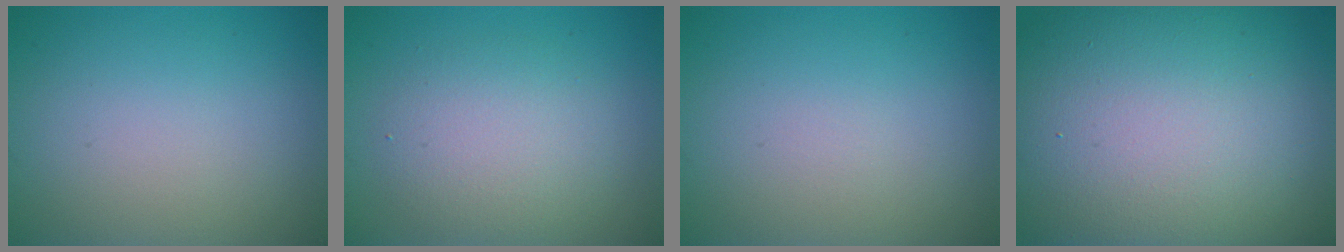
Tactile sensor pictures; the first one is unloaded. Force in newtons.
{"total": 4.2, "press": 4.2, "slide": 0.1}
{"total": 0.0}
{"total": 19.6, "press": 19.5, "slide": 1.6}